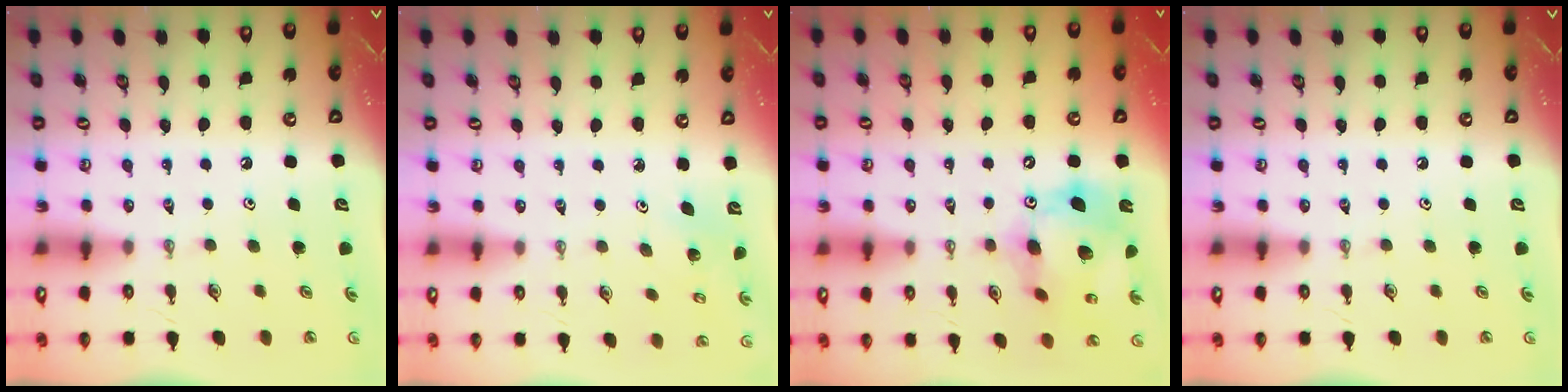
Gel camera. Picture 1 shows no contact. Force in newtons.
{"total": 2.0, "press": 2.0, "slide": 0.2}
{"total": 16.4, "press": 16.3, "slide": 1.6}
{"total": 0.0}